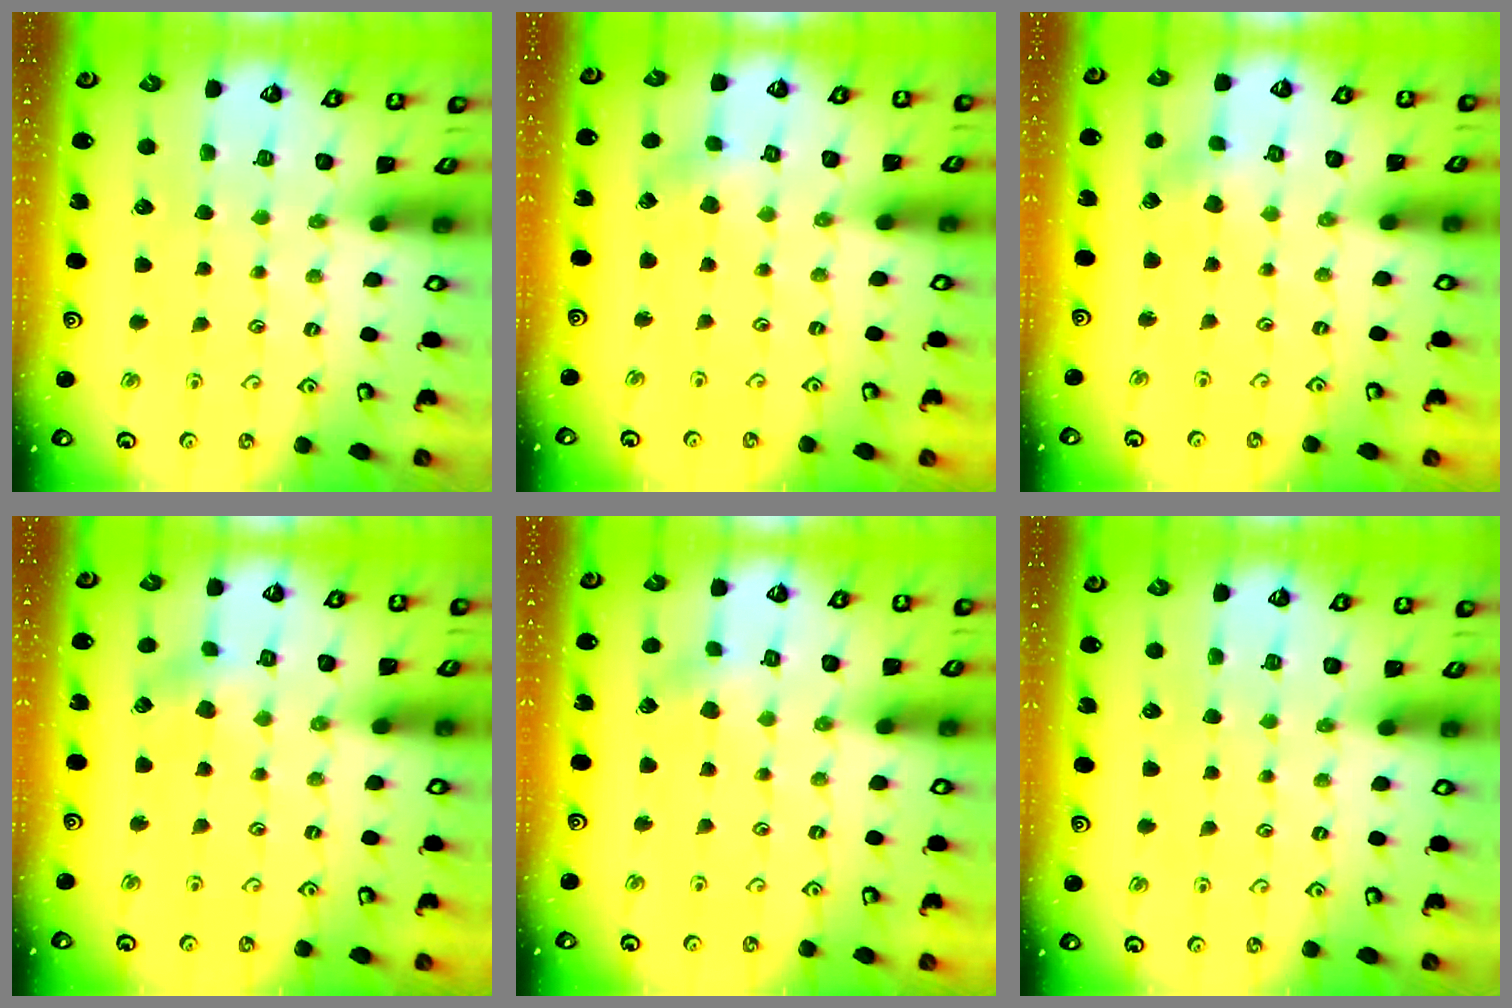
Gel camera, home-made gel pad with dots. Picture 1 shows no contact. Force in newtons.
{"total": 2.0, "press": 2.0, "slide": 0.1}
{"total": 2.0, "press": 1.9, "slide": 0.3}
{"total": 3.2, "press": 3.2, "slide": 0.4}
{"total": 2.7, "press": 2.7, "slide": 0.7}
{"total": 0.0}